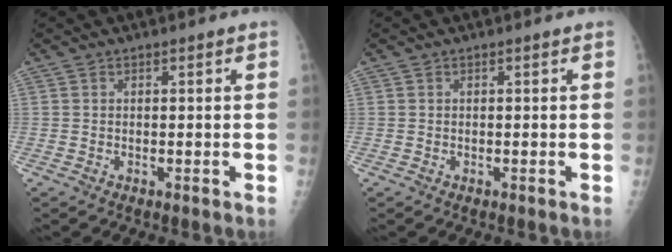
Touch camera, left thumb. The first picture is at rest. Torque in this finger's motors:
{"motor_torque": [-0.01, 0.03, -0.04, -0.05, 0.00]}